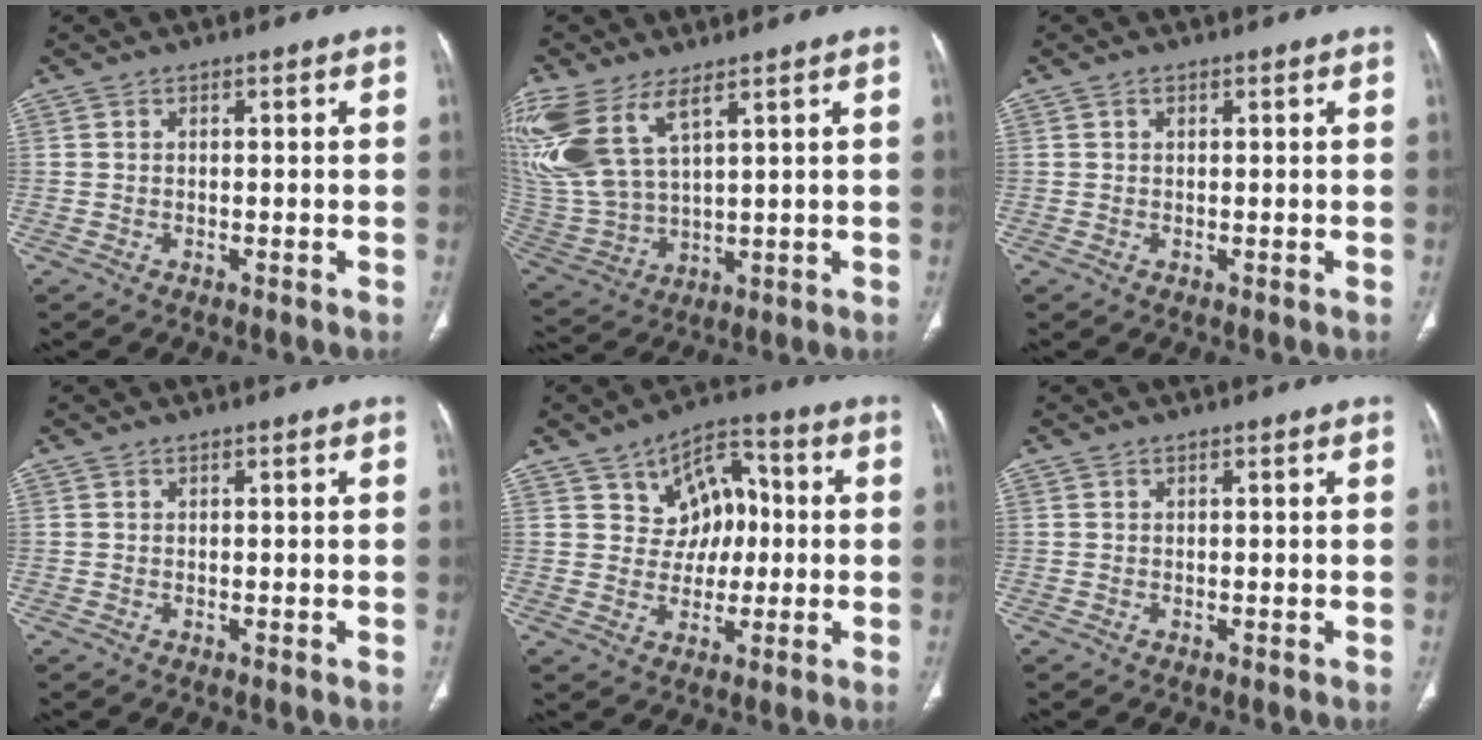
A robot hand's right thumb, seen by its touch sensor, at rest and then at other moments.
{"total": 16.7, "force": [8.6, 7.5, 12.1], "torque": [-0.286, -0.027, 0.191]}
{"total": 0.7, "force": [0.3, 0.5, 0.4], "torque": [-0.007, 0.002, 0.006]}
{"total": 0.0}
{"total": 9.7, "force": [1.4, 7.5, 6.0], "torque": [-0.033, 0.015, 0.018]}
{"total": 0.0}